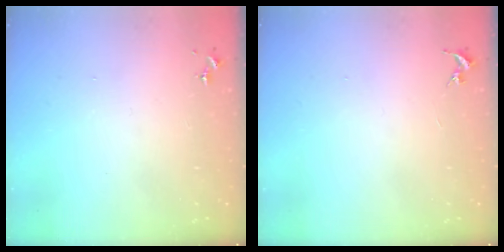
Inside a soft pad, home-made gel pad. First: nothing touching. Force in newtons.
{"total": 0.0}